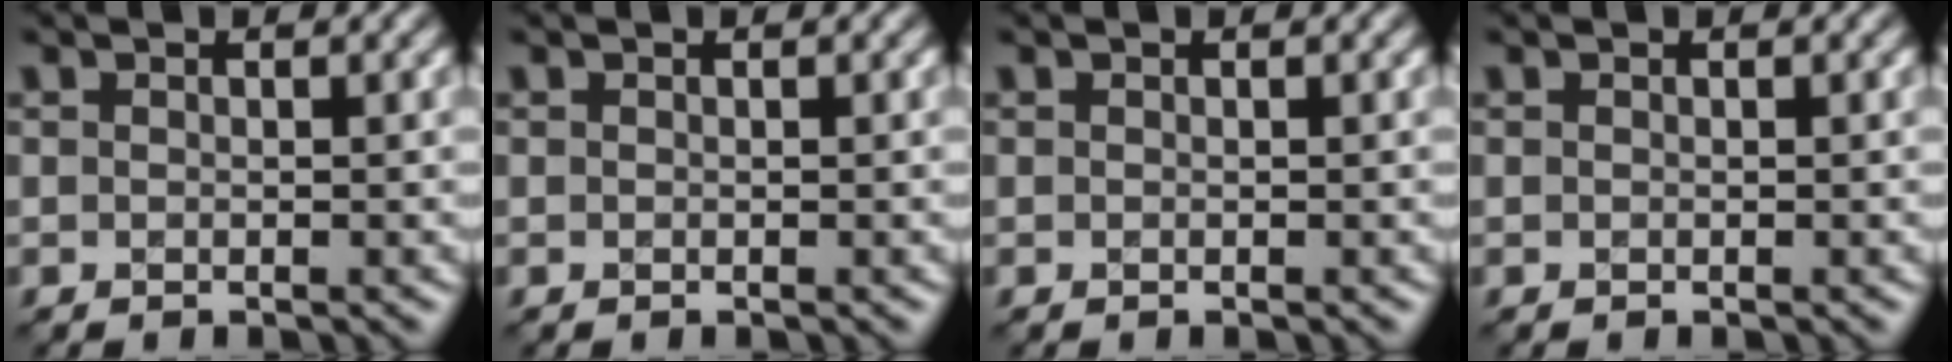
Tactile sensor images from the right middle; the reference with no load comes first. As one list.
[{"total": 0.0}, {"total": 0.0}, {"total": 0.0}]